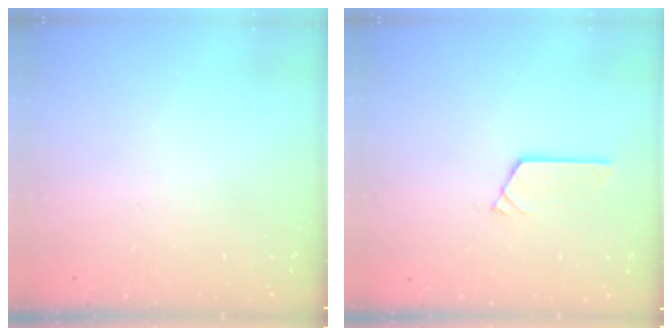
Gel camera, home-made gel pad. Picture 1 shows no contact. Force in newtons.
{"total": 2.4, "press": 2.4, "slide": 0.1}